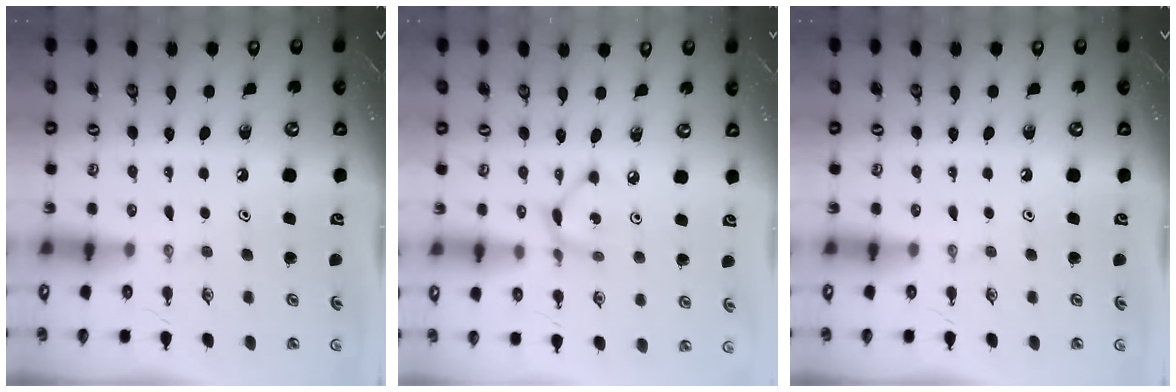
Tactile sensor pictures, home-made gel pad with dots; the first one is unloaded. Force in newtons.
{"total": 4.5, "press": 4.5, "slide": 0.1}
{"total": 0.0}